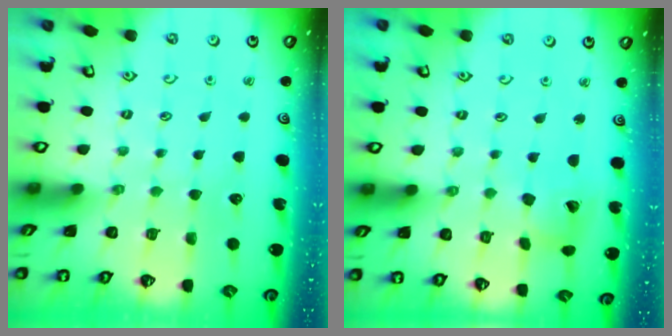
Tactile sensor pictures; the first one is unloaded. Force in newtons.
{"total": 8.1, "press": 8.1, "slide": 1.1}